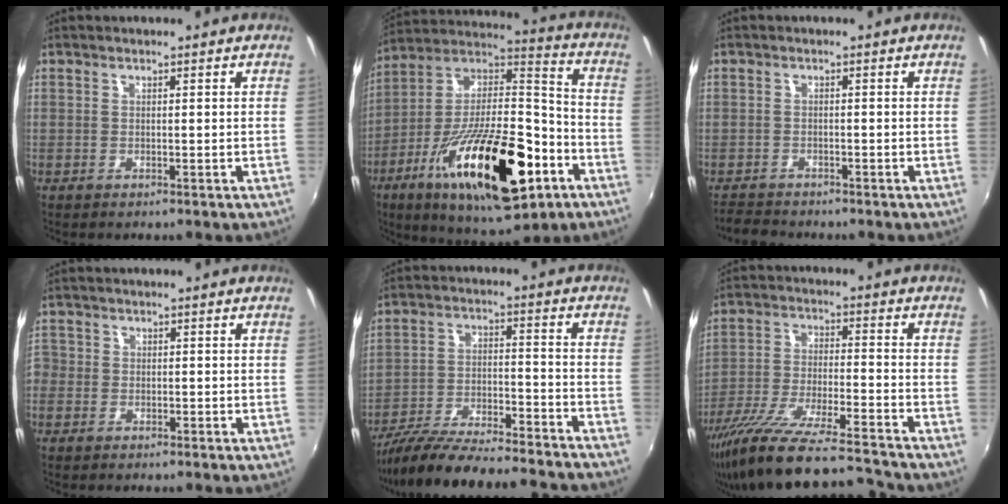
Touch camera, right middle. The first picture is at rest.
{"total": 28.4, "force": [-12.5, 10.3, 23.4], "torque": [-0.400, -0.026, -0.198]}
{"total": 3.0, "force": [-2.7, 1.4, 0.0], "torque": [-0.009, 0.005, -0.055]}
{"total": 4.1, "force": [-2.2, 3.3, 1.0], "torque": [-0.034, 0.002, -0.047]}
{"total": 25.9, "force": [-23.2, 3.6, 11.1], "torque": [-0.194, -0.037, -0.338]}
{"total": 21.7, "force": [-18.8, 1.4, 10.6], "torque": [-0.197, -0.052, -0.314]}